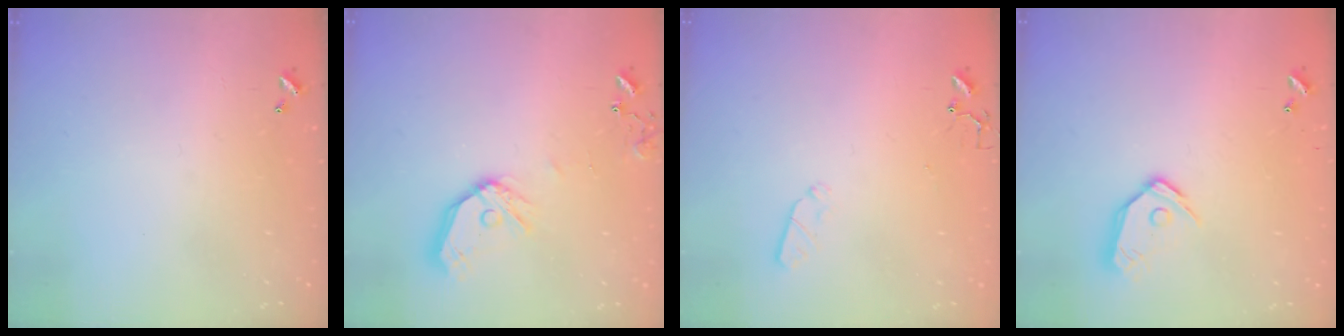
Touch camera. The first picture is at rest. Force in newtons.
{"total": 12.8, "press": 12.7, "slide": 1.8}
{"total": 3.6, "press": 3.5, "slide": 0.6}
{"total": 11.6, "press": 11.5, "slide": 1.2}